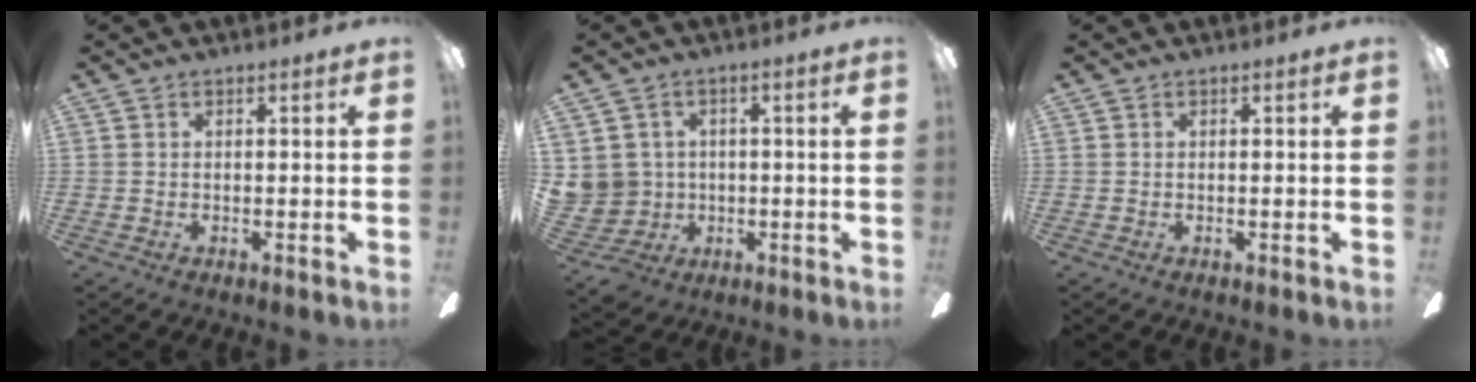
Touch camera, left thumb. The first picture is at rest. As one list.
[{"total": 6.9, "force": [1.1, 6.8, 0.2], "torque": [-0.032, -0.010, 0.030]}, {"total": 0.0}]